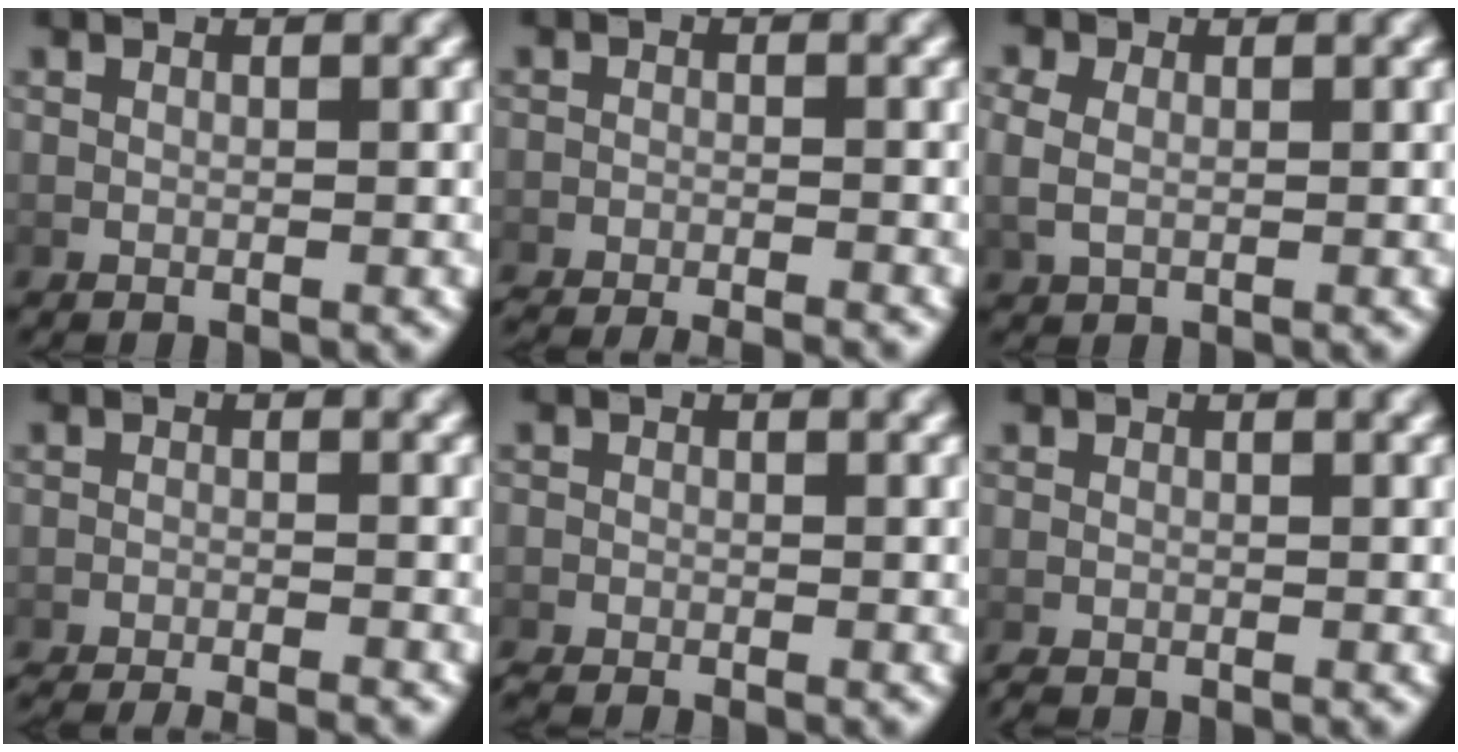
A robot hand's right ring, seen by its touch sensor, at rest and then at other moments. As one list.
[{"total": 6.4, "force": [-6.2, 1.3, 1.0], "torque": [0.000, -0.009, -0.100]}, {"total": 2.5, "force": [0.5, 2.0, 1.5], "torque": [-0.039, -0.004, 0.017]}, {"total": 7.1, "force": [-6.9, 1.5, 1.1], "torque": [-0.003, -0.010, -0.111]}, {"total": 1.6, "force": [-1.6, 0.4, 0.1], "torque": [-0.002, -0.008, -0.027]}, {"total": 0.8, "force": [-0.8, 0.1, 0.1], "torque": [-0.006, -0.011, -0.010]}]